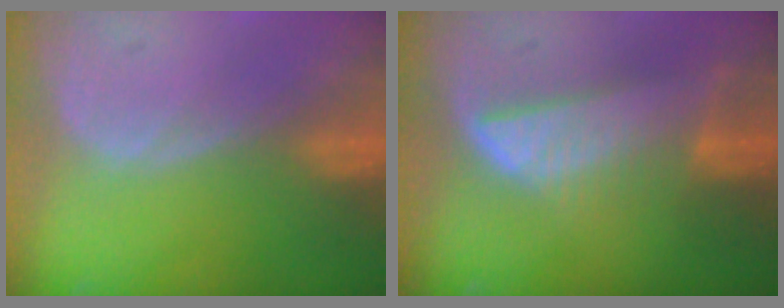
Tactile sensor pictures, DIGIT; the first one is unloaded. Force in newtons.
{"total": 7.3, "press": 6.9, "slide": 2.6}